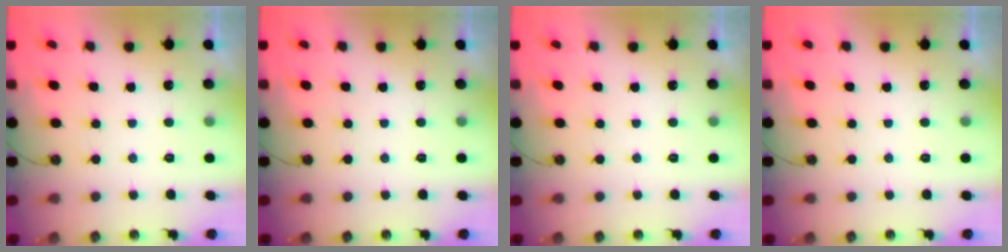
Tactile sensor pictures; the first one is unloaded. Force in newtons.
{"total": 0.0}
{"total": 0.0}
{"total": 0.0}